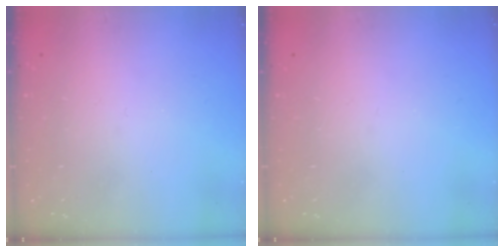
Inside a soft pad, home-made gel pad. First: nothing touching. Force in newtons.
{"total": 0.0}